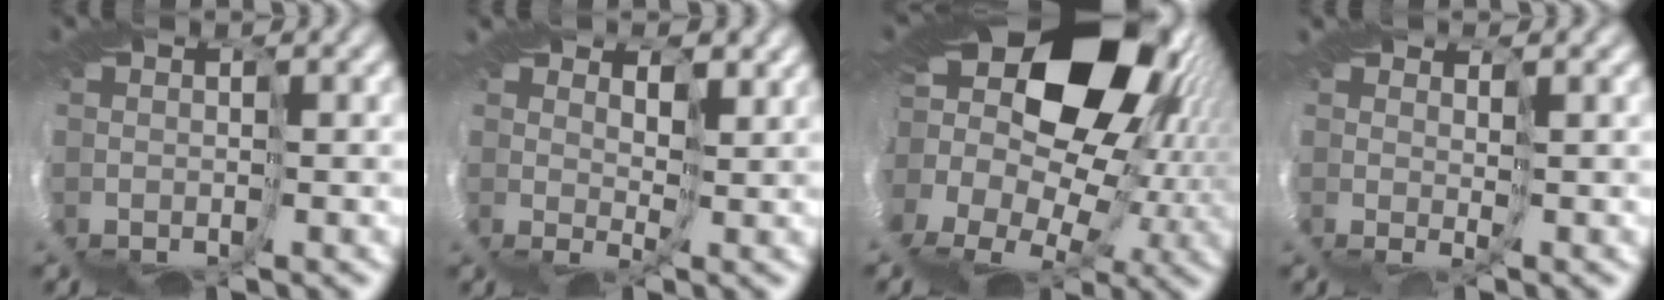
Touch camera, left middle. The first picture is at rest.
{"total": 4.1, "force": [3.6, 0.9, 1.7], "torque": [-0.002, 0.017, 0.045]}
{"total": 15.7, "force": [5.8, 10.0, 10.6], "torque": [-0.191, -0.011, 0.086]}
{"total": 2.2, "force": [2.0, -0.7, 0.3], "torque": [0.000, -0.002, 0.029]}